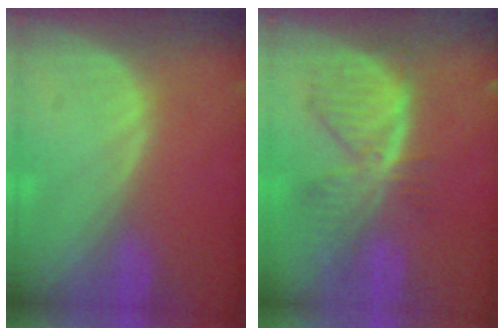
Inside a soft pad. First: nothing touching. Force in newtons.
{"total": 7.6, "press": 6.7, "slide": 3.7}